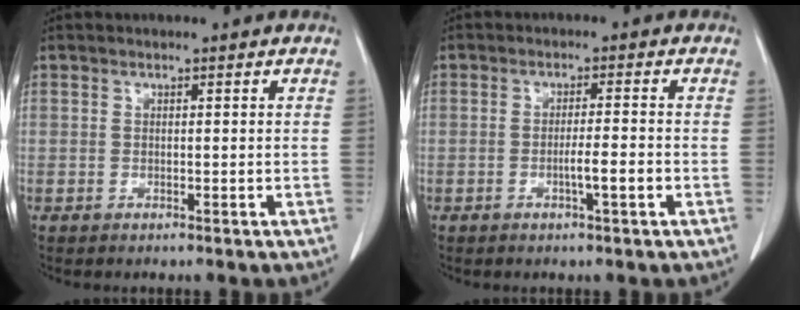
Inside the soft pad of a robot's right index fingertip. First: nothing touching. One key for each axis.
{"total": 3.4, "fx": -1.1, "fy": -0.1, "fz": 3.2, "tx": -0.055, "ty": -0.003, "tz": -0.019}